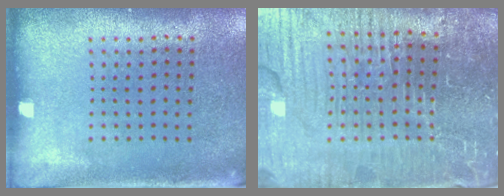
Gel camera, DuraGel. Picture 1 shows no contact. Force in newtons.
{"total": 6.6, "press": 5.9, "slide": 2.9}